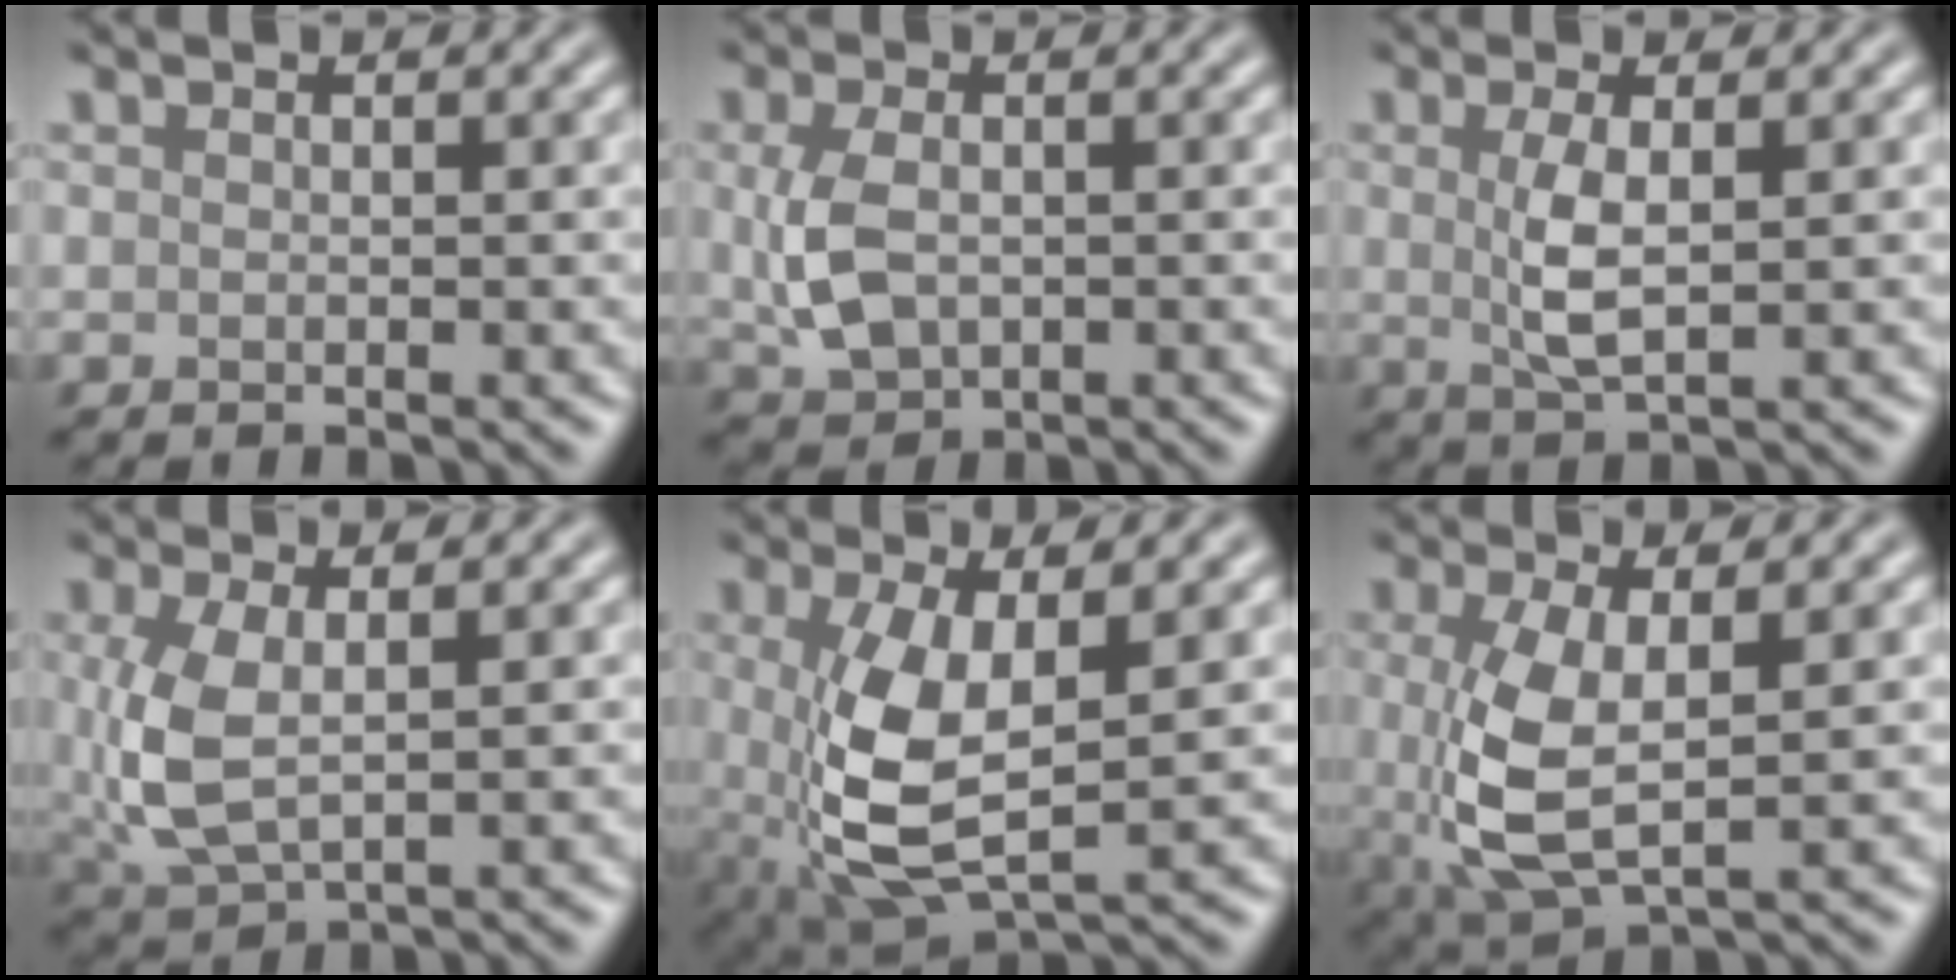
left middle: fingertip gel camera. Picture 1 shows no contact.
{"total": 4.2, "force": [0.0, 2.8, 3.2], "torque": [-0.078, -0.002, 0.005]}
{"total": 3.2, "force": [0.4, 0.9, 3.0], "torque": [-0.069, -0.003, 0.010]}
{"total": 5.1, "force": [0.4, 2.5, 4.4], "torque": [-0.115, -0.004, 0.012]}
{"total": 7.4, "force": [0.2, 3.2, 6.7], "torque": [-0.157, -0.011, 0.007]}
{"total": 6.3, "force": [0.2, 2.7, 5.7], "torque": [-0.140, -0.010, 0.008]}